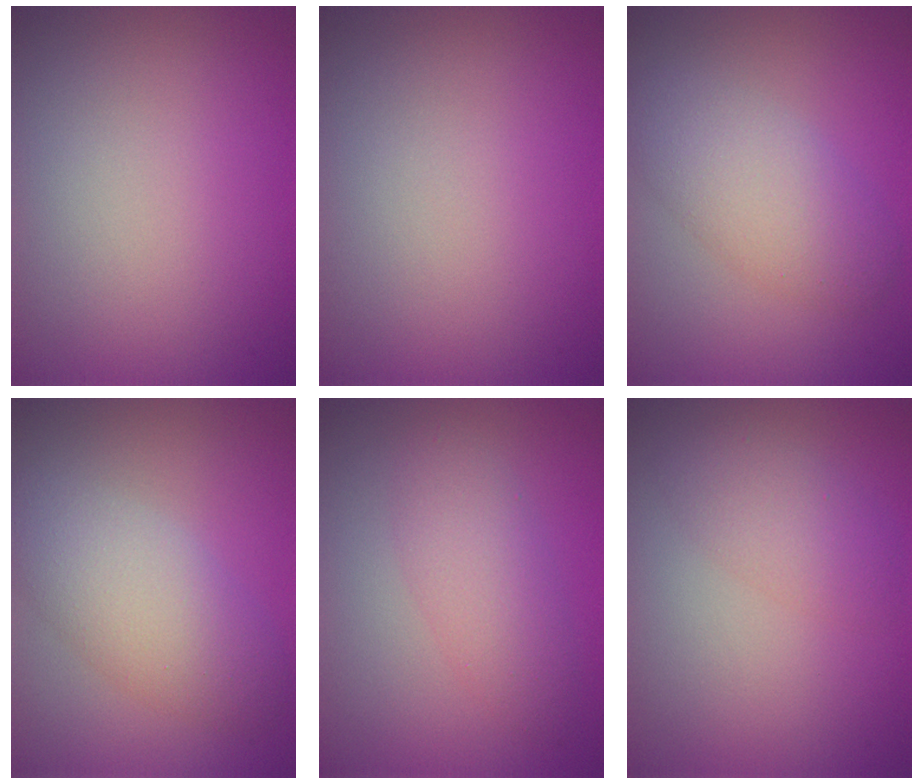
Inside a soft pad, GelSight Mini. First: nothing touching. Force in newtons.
{"total": 0.0}
{"total": 4.6, "press": 4.5, "slide": 0.6}
{"total": 5.2, "press": 5.2, "slide": 0.4}
{"total": 3.2, "press": 3.2, "slide": 0.1}
{"total": 2.7, "press": 2.7, "slide": 0.2}